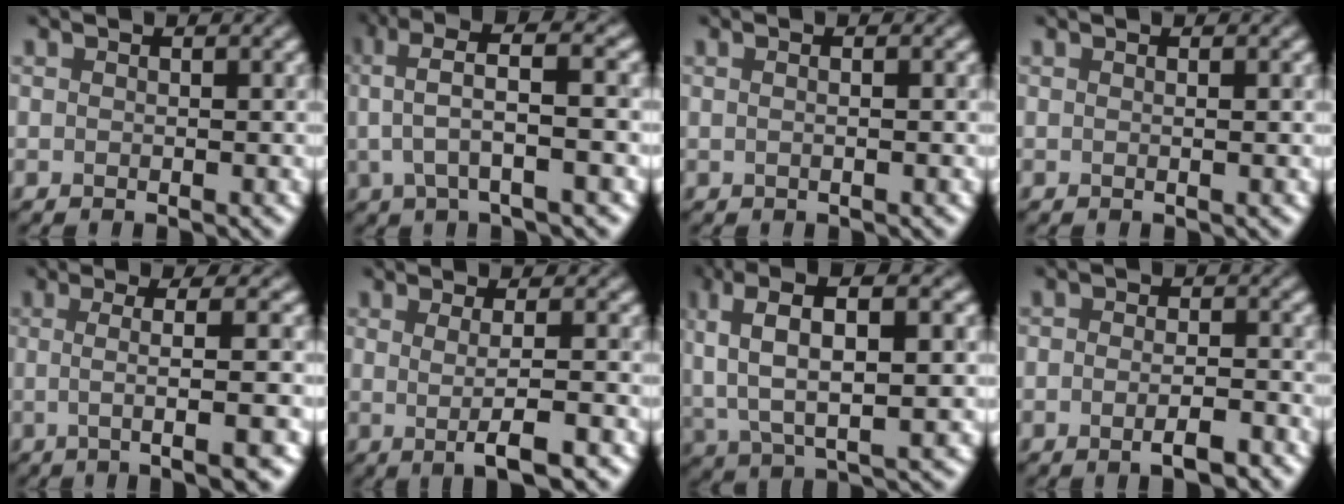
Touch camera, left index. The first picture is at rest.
{"total": 5.6, "force": [1.4, 1.1, 5.3], "torque": [-0.100, 0.016, 0.026]}
{"total": 2.5, "force": [0.7, 1.3, 2.0], "torque": [-0.001, 0.005, -0.015]}
{"total": 1.0, "force": [0.2, 0.4, 0.8], "torque": [-0.001, -0.006, -0.005]}
{"total": 5.8, "force": [-0.4, 1.3, 5.6], "torque": [-0.078, 0.004, -0.008]}
{"total": 4.0, "force": [-0.6, 0.9, 3.9], "torque": [-0.058, -0.006, -0.008]}
{"total": 9.4, "force": [2.9, 4.0, 8.0], "torque": [-0.160, 0.015, 0.046]}
{"total": 3.3, "force": [-1.7, 1.4, 2.5], "torque": [-0.036, 0.002, -0.031]}